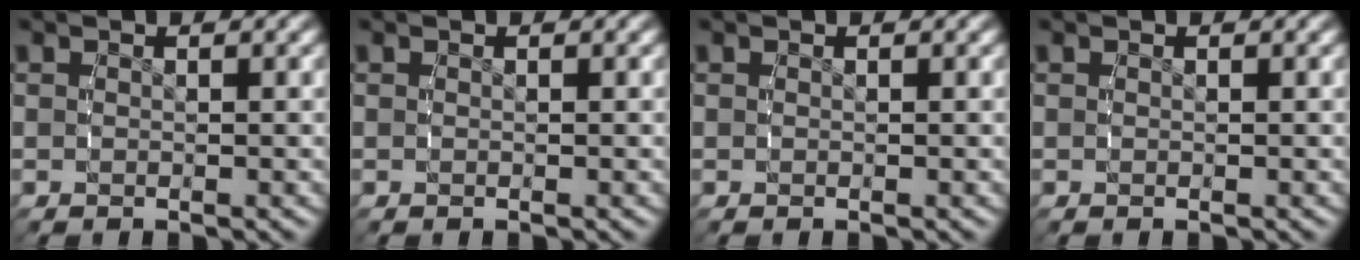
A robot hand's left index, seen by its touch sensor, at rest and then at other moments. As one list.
[{"total": 0.0}, {"total": 0.0}, {"total": 0.0}]